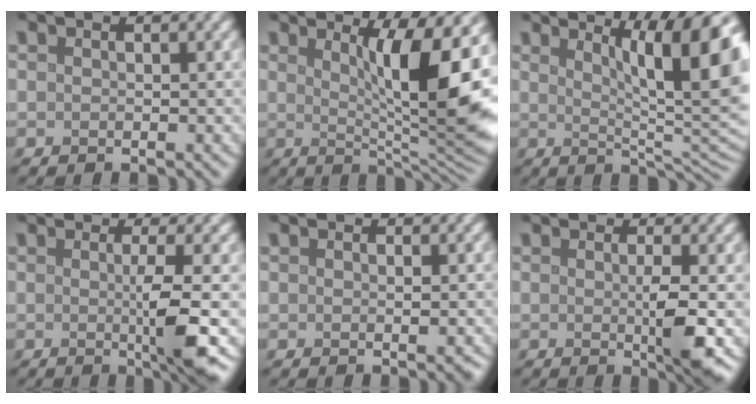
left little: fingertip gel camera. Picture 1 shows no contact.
{"total": 11.0, "force": [2.4, 2.1, 10.5], "torque": [-0.142, -0.002, 0.040]}
{"total": 11.7, "force": [3.8, 2.8, 10.6], "torque": [-0.106, 0.004, 0.055]}
{"total": 4.5, "force": [-0.3, 0.3, 4.5], "torque": [-0.074, -0.007, -0.005]}
{"total": 1.2, "force": [0.0, 0.3, 1.2], "torque": [-0.009, 0.003, -0.002]}
{"total": 3.5, "force": [-0.2, 0.4, 3.5], "torque": [-0.054, -0.005, -0.002]}